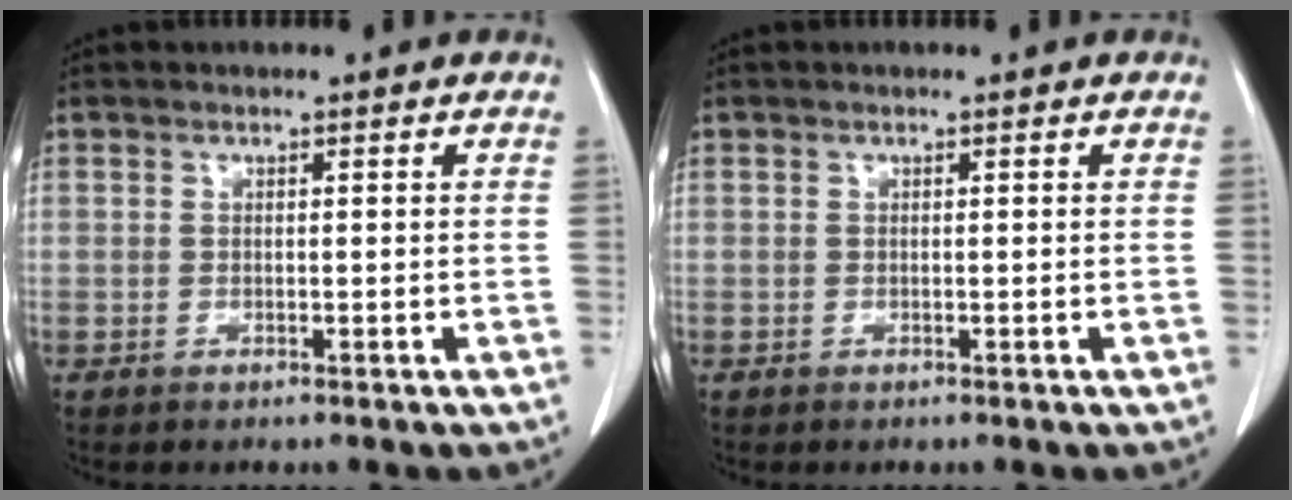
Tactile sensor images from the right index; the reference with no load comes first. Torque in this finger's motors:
{"motor_torque": [0.00, 0.00, 0.00, 0.00]}